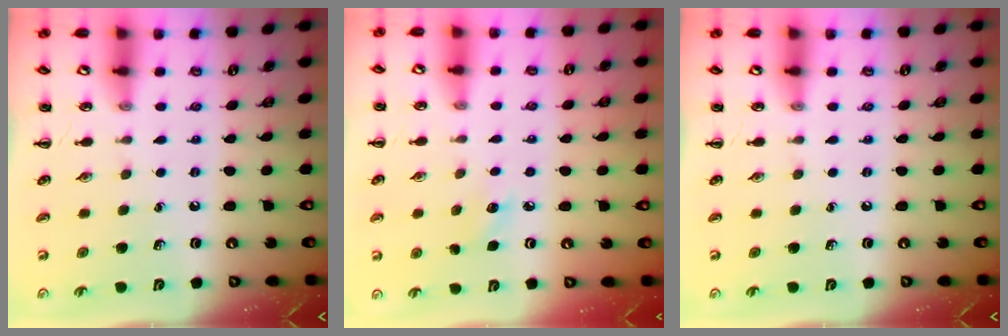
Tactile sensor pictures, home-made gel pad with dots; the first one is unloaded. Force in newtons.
{"total": 5.3, "press": 5.1, "slide": 1.5}
{"total": 0.0}